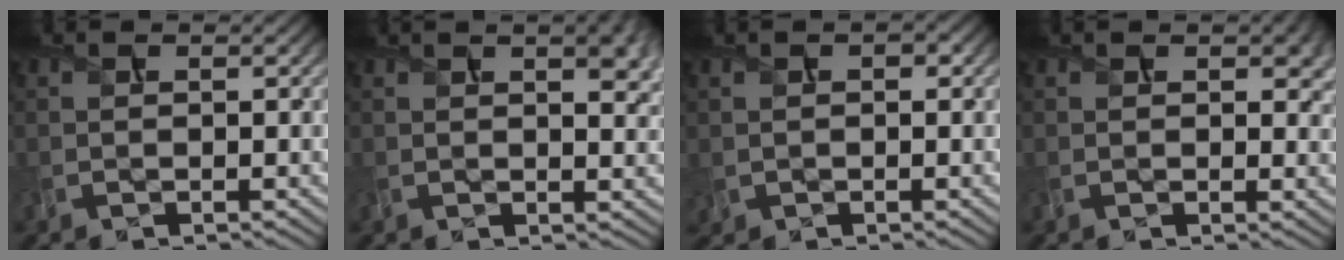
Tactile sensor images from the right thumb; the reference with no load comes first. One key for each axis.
{"total": 6.8, "fx": 2.3, "fy": 2.7, "fz": 5.8, "tx": -0.076, "ty": 0.009, "tz": 0.039}
{"total": 2.3, "fx": 0.7, "fy": 1.8, "fz": 1.1, "tx": -0.021, "ty": -0.003, "tz": 0.019}
{"total": 4.6, "fx": 1.1, "fy": 2.2, "fz": 3.9, "tx": -0.059, "ty": -0.002, "tz": 0.020}